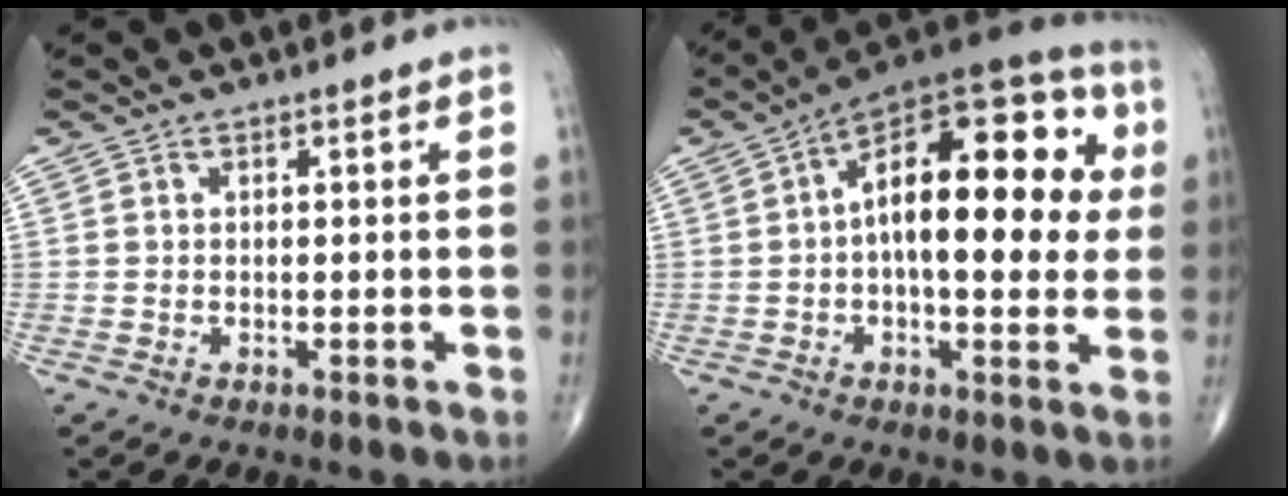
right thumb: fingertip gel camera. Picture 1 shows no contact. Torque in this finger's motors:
{"motor_torque": [0.19, 1.01, 1.33, 0.09, 0.13]}